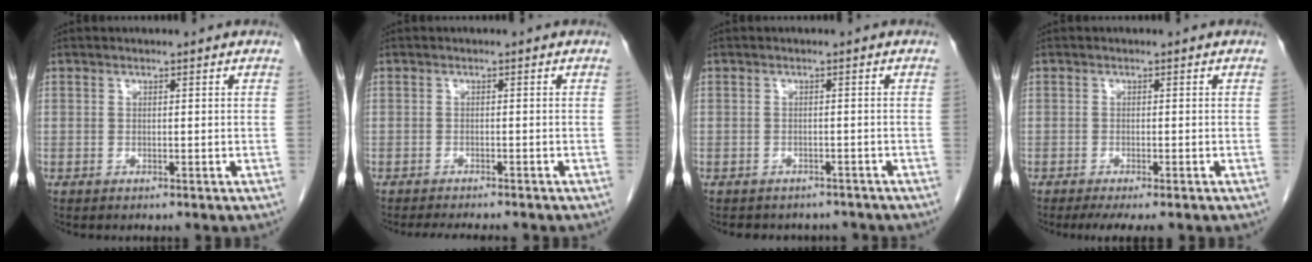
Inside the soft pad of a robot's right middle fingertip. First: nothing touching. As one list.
[{"total": 5.6, "force": [-5.0, 0.9, 2.3], "torque": [-0.026, -0.008, -0.071]}, {"total": 6.0, "force": [-5.3, 2.6, 0.8], "torque": [-0.010, 0.008, -0.058]}, {"total": 4.5, "force": [-3.5, 0.7, 2.8], "torque": [-0.036, -0.010, -0.051]}]